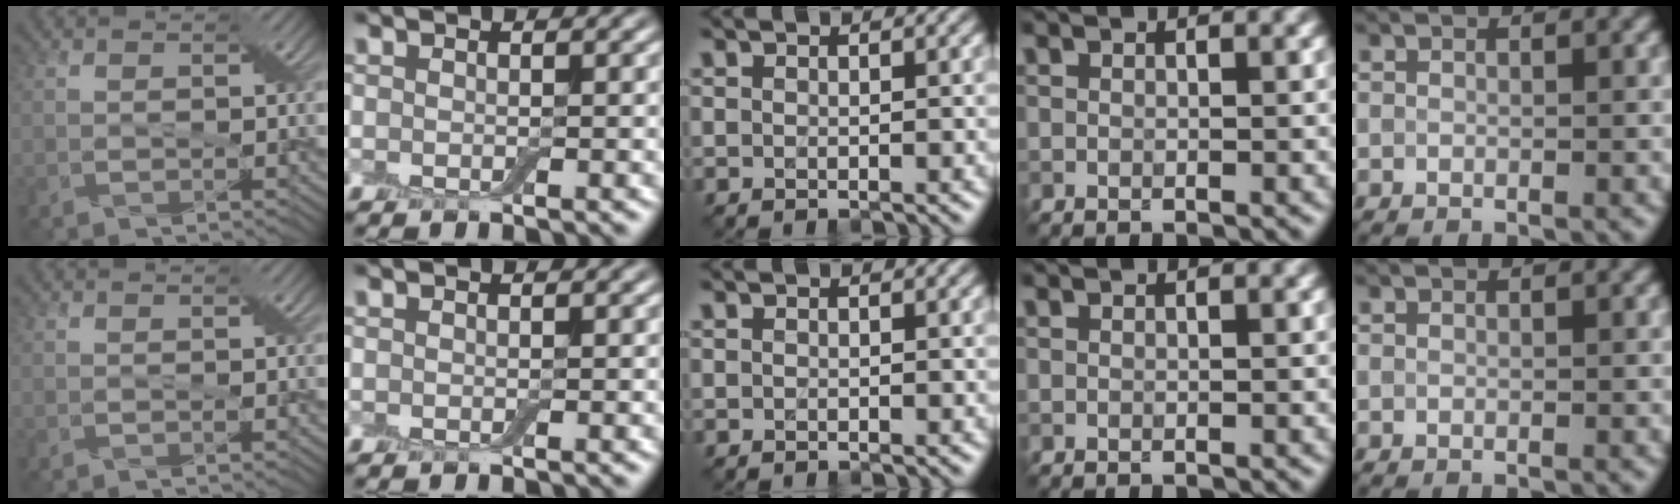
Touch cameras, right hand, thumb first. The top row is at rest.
{}